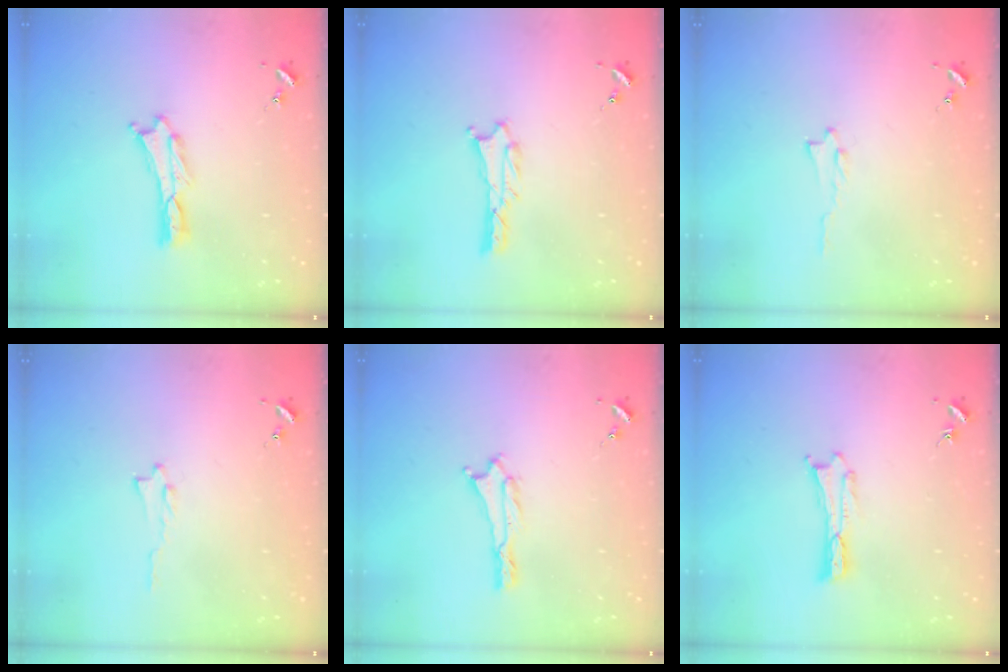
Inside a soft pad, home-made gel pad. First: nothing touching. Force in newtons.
{"total": 1.0, "press": 1.0, "slide": 0.1}
{"total": 0.6, "press": 0.6, "slide": 0.1}
{"total": 0.6, "press": 0.6, "slide": 0.1}
{"total": 0.0}
{"total": 0.0}